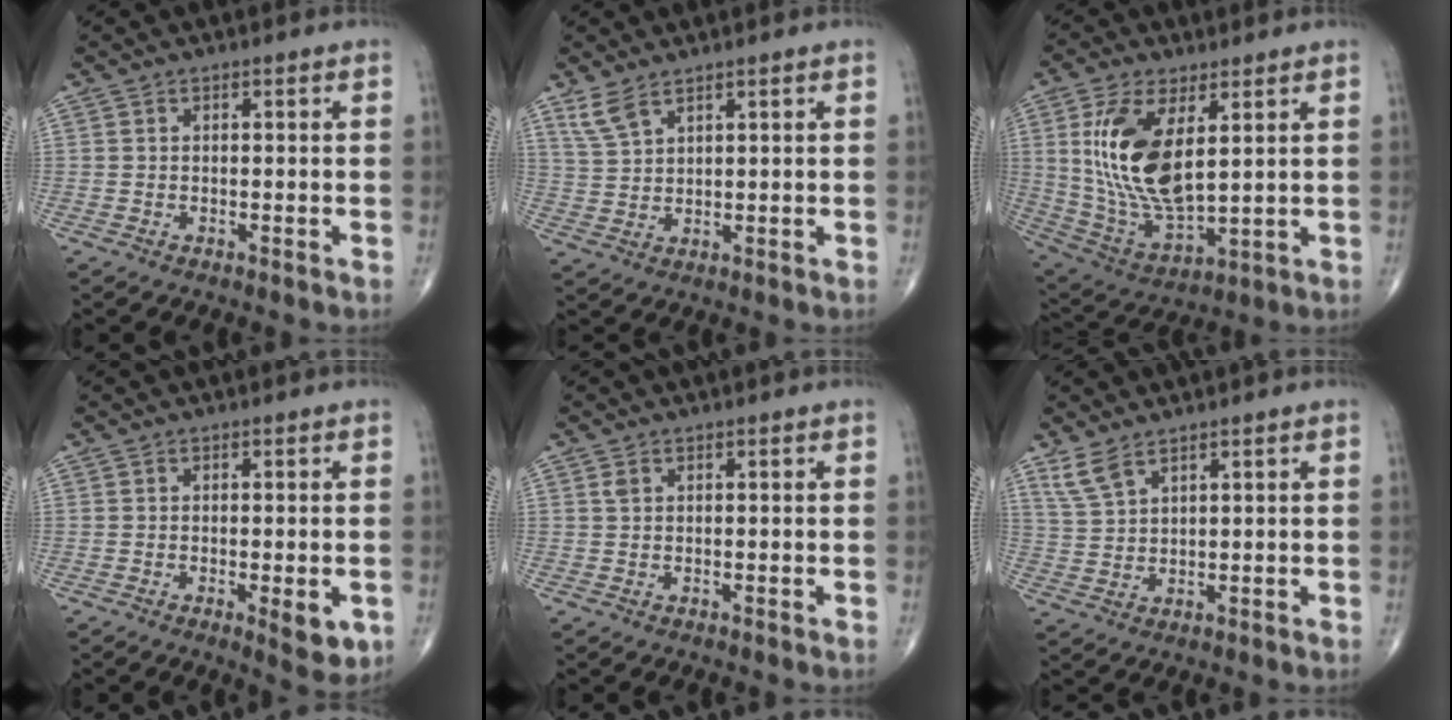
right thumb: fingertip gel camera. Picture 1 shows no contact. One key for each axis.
{"total": 4.4, "fx": 3.2, "fy": 1.6, "fz": 2.5, "tx": -0.053, "ty": -0.011, "tz": 0.074}
{"total": 17.3, "fx": 4.3, "fy": 8.0, "fz": 14.7, "tx": -0.290, "ty": -0.023, "tz": 0.098}
{"total": 5.6, "fx": -1.6, "fy": 1.9, "fz": 5.0, "tx": -0.056, "ty": -0.010, "tz": -0.017}
{"total": 1.0, "fx": 0.5, "fy": 0.6, "fz": 0.6, "tx": -0.014, "ty": 0.007, "tz": 0.011}
{"total": 4.5, "fx": 3.3, "fy": 1.6, "fz": 2.5, "tx": -0.054, "ty": -0.011, "tz": 0.076}